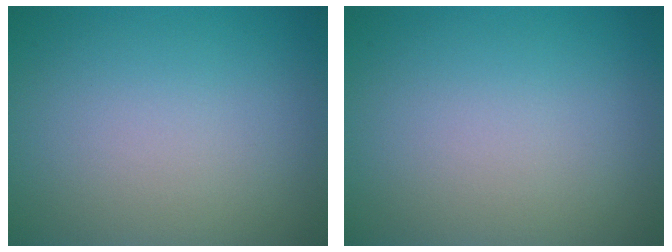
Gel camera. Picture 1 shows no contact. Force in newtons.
{"total": 0.0}